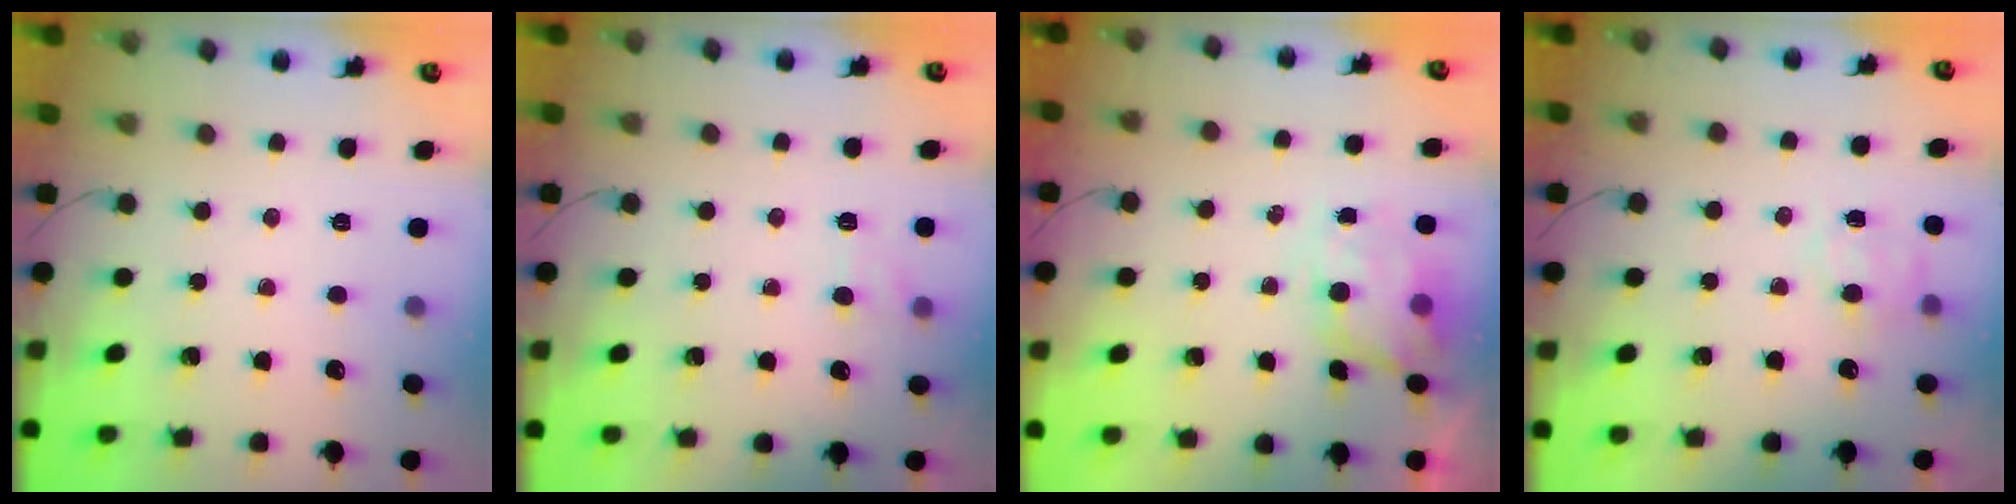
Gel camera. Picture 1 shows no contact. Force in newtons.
{"total": 5.8, "press": 5.6, "slide": 1.2}
{"total": 5.5, "press": 5.4, "slide": 1.2}
{"total": 7.4, "press": 7.2, "slide": 1.7}